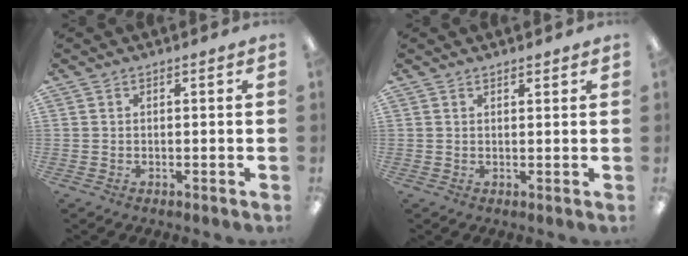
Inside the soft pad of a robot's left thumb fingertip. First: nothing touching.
{"total": 1.2, "force": [1.1, 0.4, 0.2], "torque": [0.005, -0.004, 0.019]}